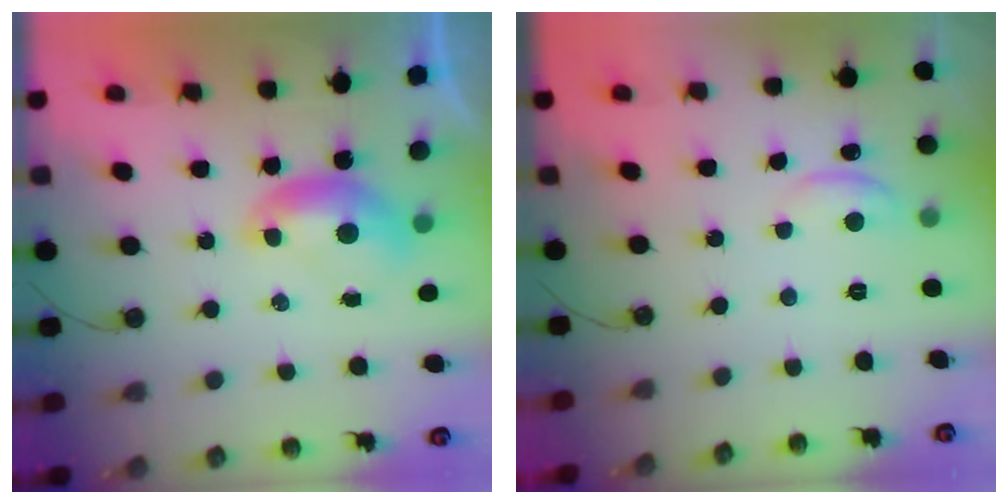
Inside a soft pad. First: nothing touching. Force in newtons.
{"total": 0.6, "press": 0.1, "slide": 0.5}